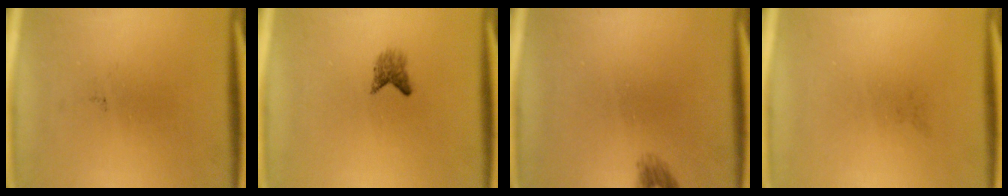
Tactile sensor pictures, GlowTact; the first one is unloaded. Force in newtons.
{"total": 1.8}
{"total": 1.3}
{"total": 0.0}